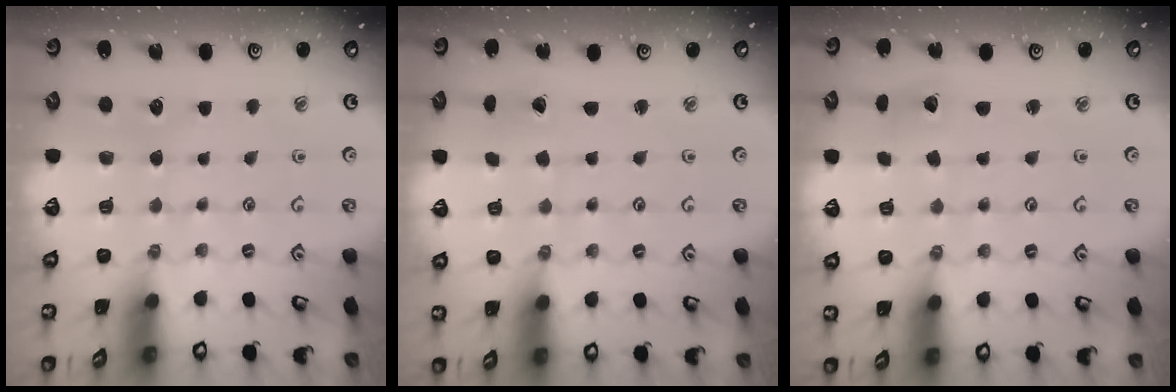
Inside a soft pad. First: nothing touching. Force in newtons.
{"total": 0.9, "press": 0.9, "slide": 0.1}
{"total": 1.8, "press": 1.7, "slide": 0.3}